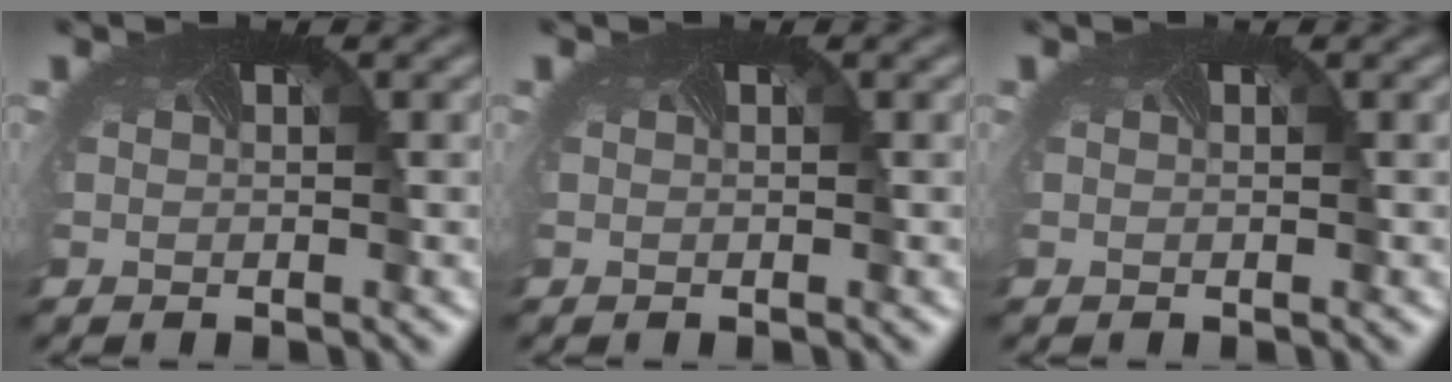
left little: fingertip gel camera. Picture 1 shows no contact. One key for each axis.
{"total": 0.0}
{"total": 0.0}